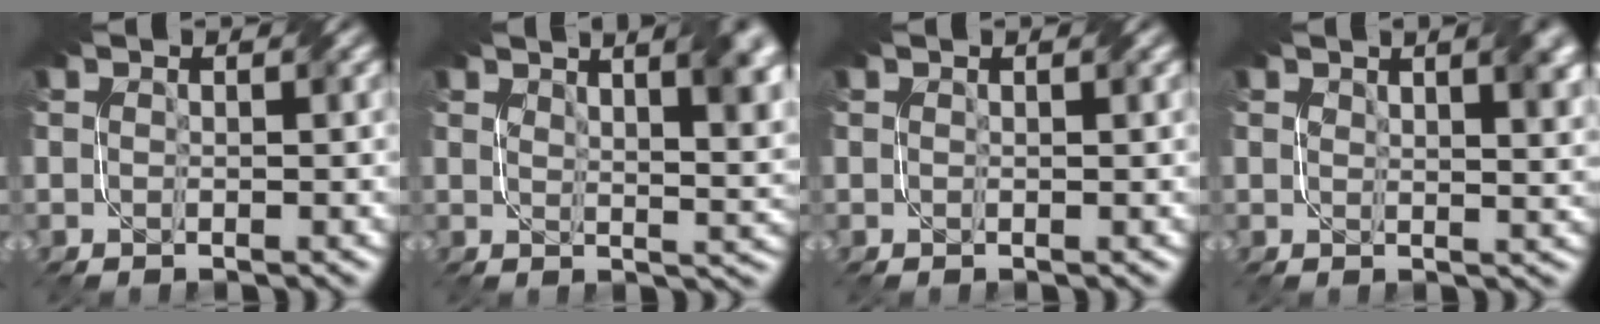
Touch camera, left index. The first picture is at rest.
{"total": 8.8, "force": [4.6, 3.5, 6.6], "torque": [-0.046, 0.017, 0.062]}
{"total": 0.6, "force": [0.5, 0.0, 0.4], "torque": [-0.005, 0.000, 0.007]}
{"total": 5.0, "force": [2.6, 2.0, 3.8], "torque": [-0.038, 0.005, 0.040]}